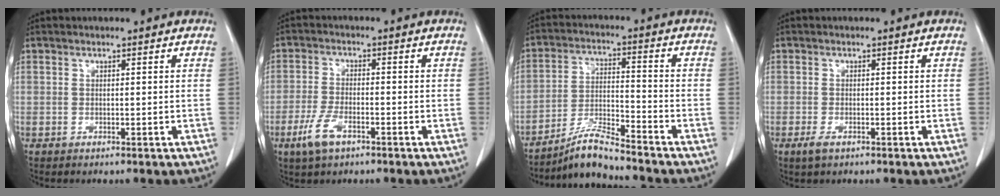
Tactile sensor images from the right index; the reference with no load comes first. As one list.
[{"total": 5.3, "force": [-2.9, 1.9, 4.0], "torque": [-0.089, -0.005, -0.053]}, {"total": 7.2, "force": [-6.7, -0.5, 2.6], "torque": [-0.055, -0.009, -0.120]}, {"total": 1.7, "force": [-0.9, 0.6, 1.3], "torque": [-0.027, -0.002, -0.012]}]